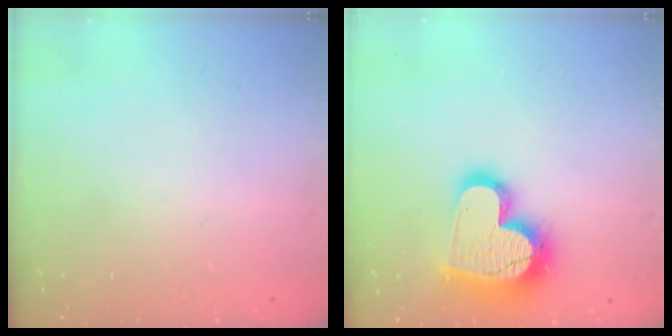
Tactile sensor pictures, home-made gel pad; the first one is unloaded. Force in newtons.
{"total": 19.6, "press": 19.6, "slide": 1.8}